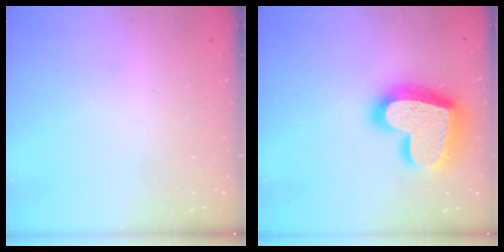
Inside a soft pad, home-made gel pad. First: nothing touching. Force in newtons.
{"total": 24.6, "press": 24.5, "slide": 1.9}